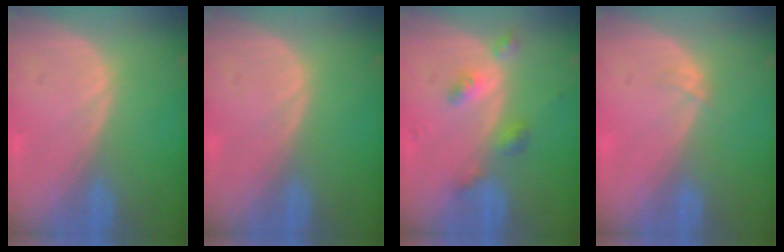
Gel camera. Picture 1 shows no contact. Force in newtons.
{"total": 0.0}
{"total": 4.6, "press": 4.2, "slide": 1.7}
{"total": 1.2, "press": 0.9, "slide": 0.7}